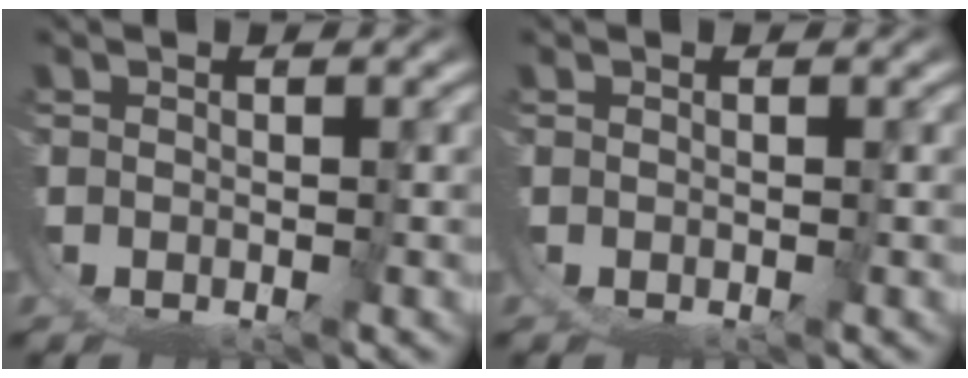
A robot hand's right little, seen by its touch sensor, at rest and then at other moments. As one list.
[{"total": 0.0}]